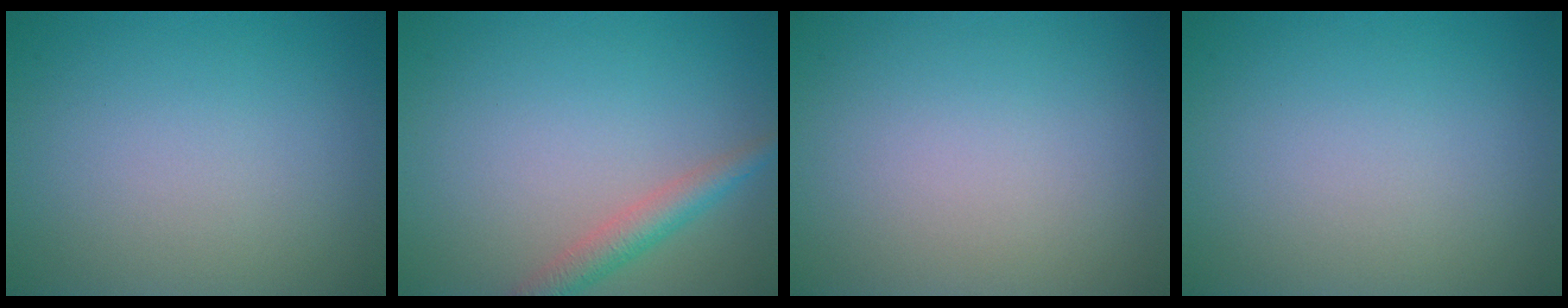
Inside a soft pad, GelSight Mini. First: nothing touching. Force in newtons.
{"total": 2.6, "press": 2.6, "slide": 0.1}
{"total": 0.0}
{"total": 0.0}